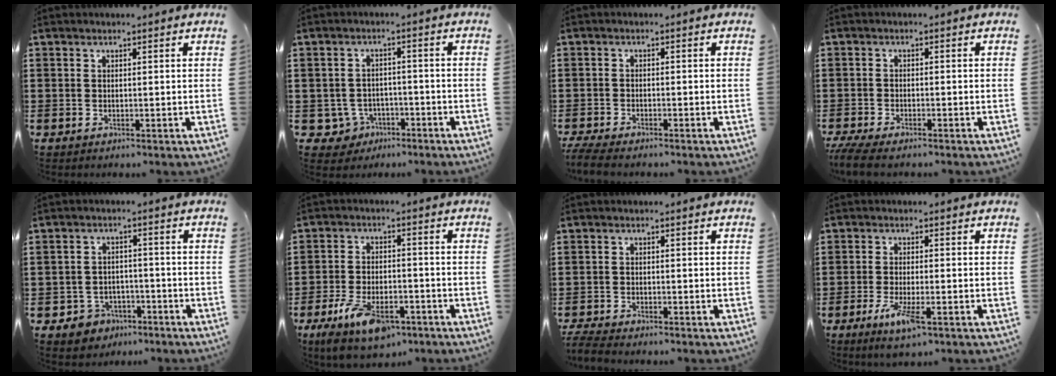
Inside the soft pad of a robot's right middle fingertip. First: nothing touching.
{"total": 3.5, "force": [-2.4, 2.5, 0.8], "torque": [-0.039, -0.001, -0.051]}
{"total": 2.3, "force": [-2.2, 0.0, 0.7], "torque": [-0.028, -0.006, -0.049]}
{"total": 2.9, "force": [-2.6, 0.0, 1.2], "torque": [-0.042, -0.012, -0.057]}
{"total": 3.2, "force": [-2.7, 1.8, 0.2], "torque": [-0.014, 0.005, -0.055]}
{"total": 8.3, "force": [-5.4, 3.2, 5.4], "torque": [-0.113, -0.001, -0.099]}
{"total": 2.5, "force": [-2.4, 0.0, 0.5], "torque": [-0.024, -0.008, -0.054]}
{"total": 5.0, "force": [-2.3, 1.0, 4.3], "torque": [-0.089, -0.012, -0.041]}